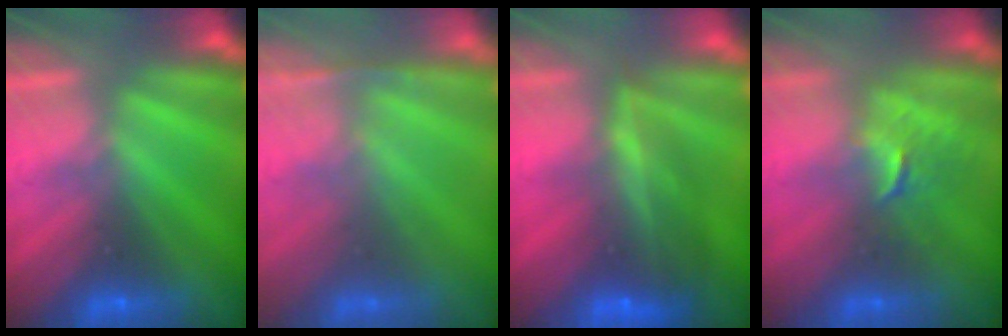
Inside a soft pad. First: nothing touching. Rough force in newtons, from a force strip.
{"total": 1.4}
{"total": 5.6}
{"total": 2.6}